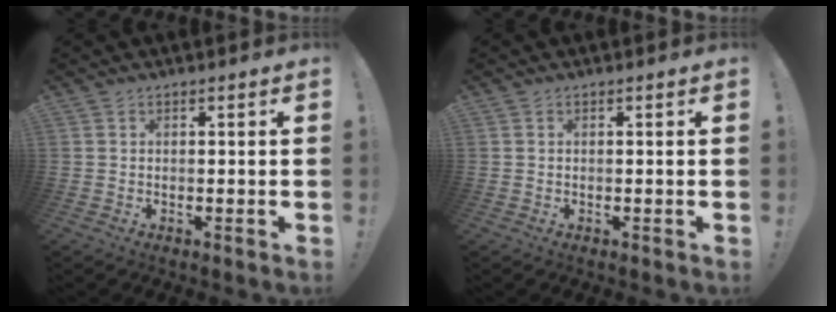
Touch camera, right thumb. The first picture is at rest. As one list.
[{"total": 0.0}]